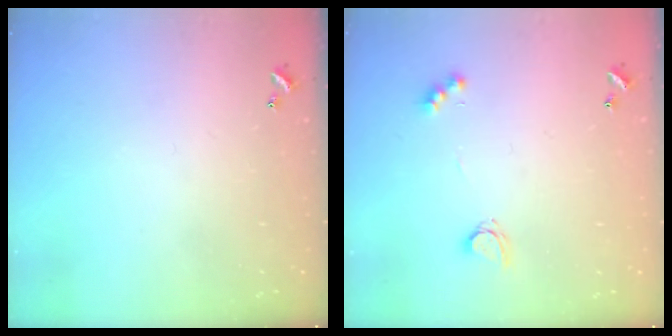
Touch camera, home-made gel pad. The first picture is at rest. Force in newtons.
{"total": 3.6, "press": 3.5, "slide": 0.6}